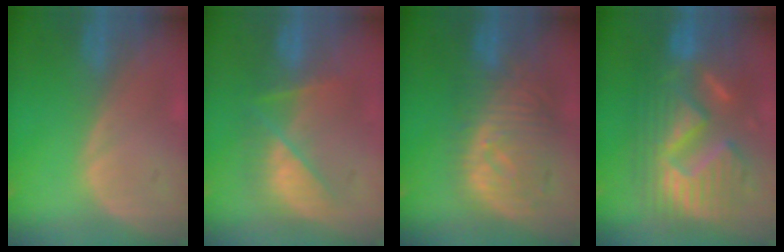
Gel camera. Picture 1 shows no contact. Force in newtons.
{"total": 7.1, "press": 6.9, "slide": 1.3}
{"total": 10.3, "press": 9.3, "slide": 4.4}
{"total": 13.2, "press": 13.2, "slide": 1.2}